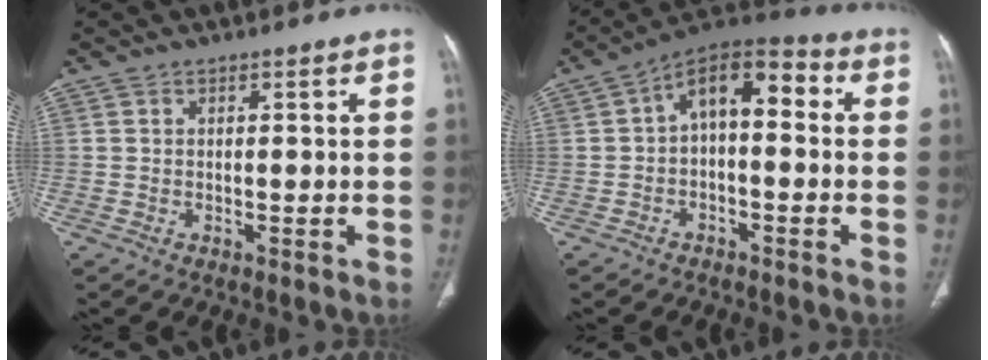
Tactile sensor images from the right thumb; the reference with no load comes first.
{"total": 10.8, "force": [0.7, 5.8, 9.1], "torque": [-0.118, 0.044, -0.004]}